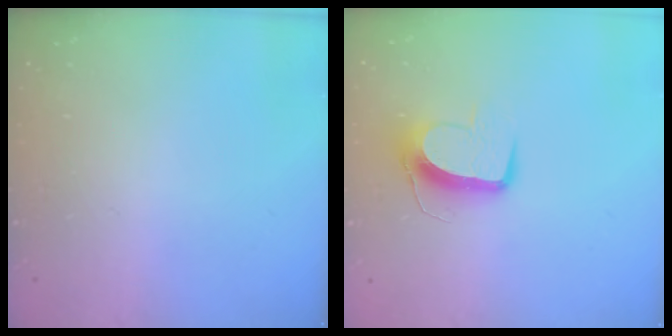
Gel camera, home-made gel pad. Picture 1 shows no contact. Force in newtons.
{"total": 10.5, "press": 10.5, "slide": 0.8}